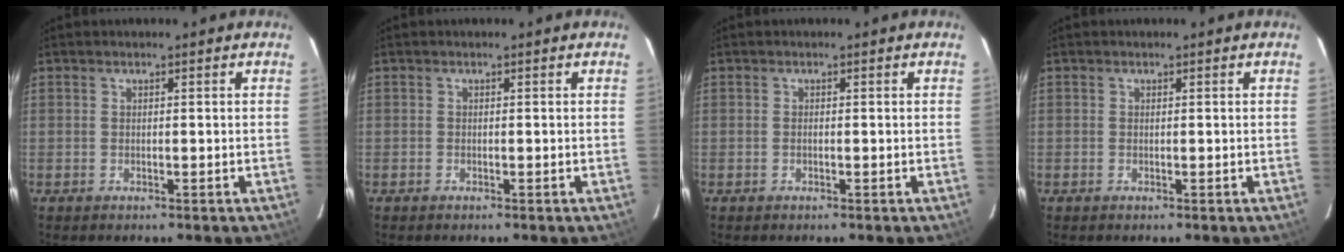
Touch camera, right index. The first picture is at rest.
{"total": 0.0}
{"total": 0.0}
{"total": 0.0}